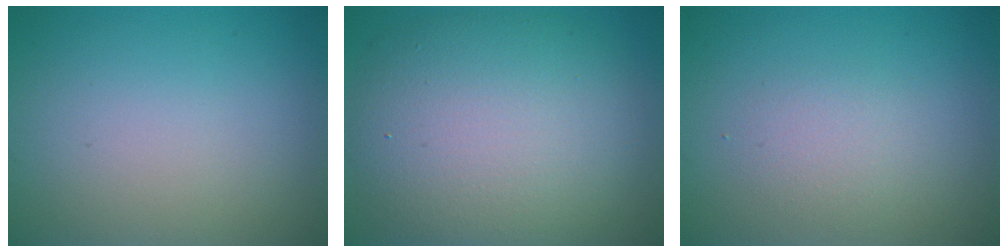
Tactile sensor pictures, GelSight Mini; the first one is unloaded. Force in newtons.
{"total": 10.7, "press": 10.7, "slide": 0.7}
{"total": 1.6, "press": 1.6, "slide": 0.2}